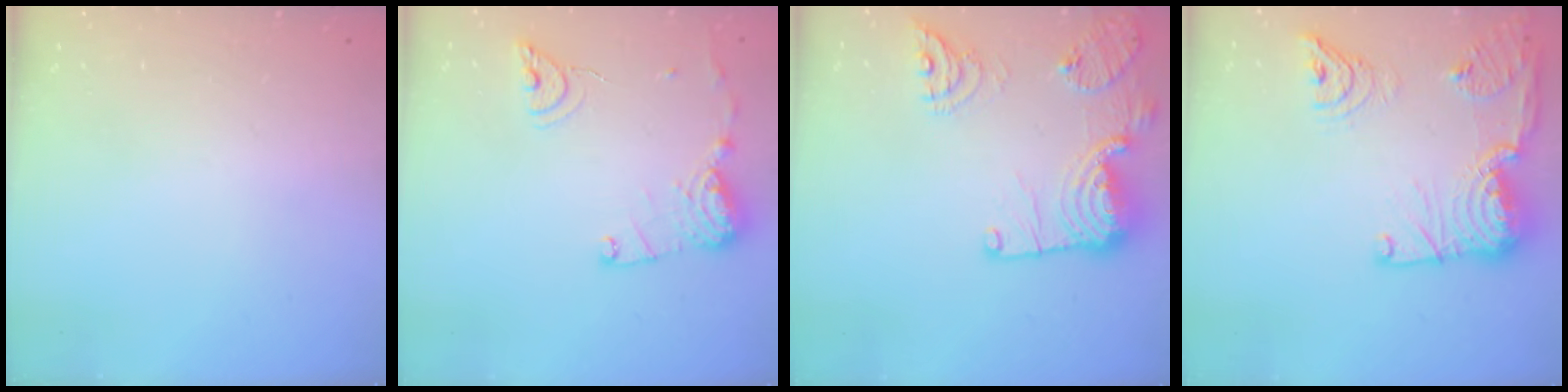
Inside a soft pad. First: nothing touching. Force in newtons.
{"total": 12.7, "press": 12.6, "slide": 1.4}
{"total": 19.1, "press": 18.3, "slide": 5.5}
{"total": 21.8, "press": 20.6, "slide": 6.9}